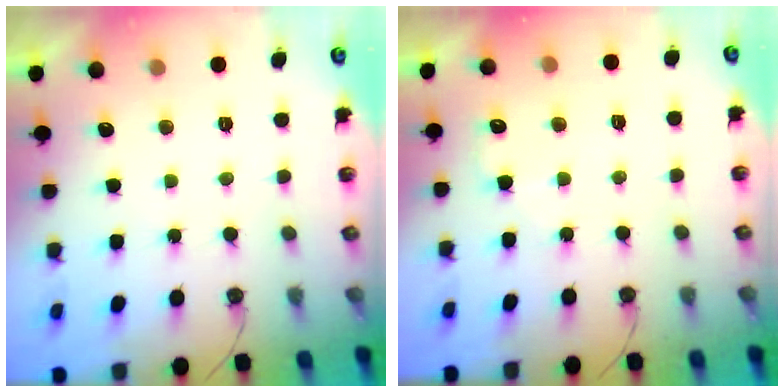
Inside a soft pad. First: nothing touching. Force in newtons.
{"total": 4.5, "press": 4.4, "slide": 0.6}